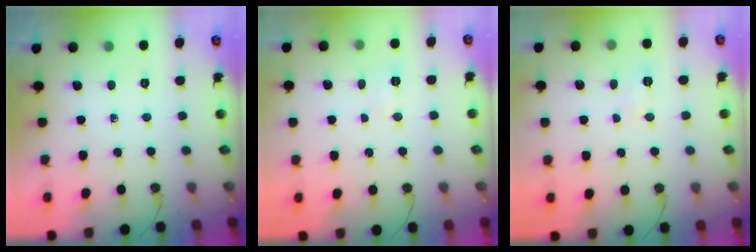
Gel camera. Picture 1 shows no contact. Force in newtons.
{"total": 4.8, "press": 4.7, "slide": 1.1}
{"total": 5.0, "press": 4.9, "slide": 0.7}